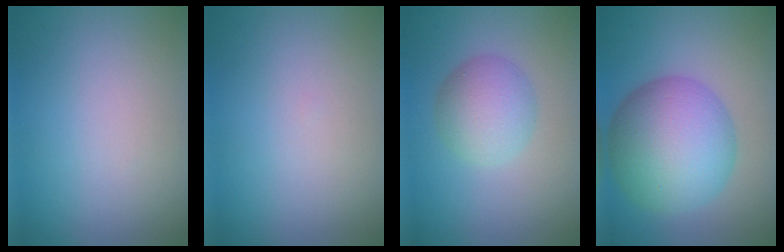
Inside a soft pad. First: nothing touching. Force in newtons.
{"total": 0.0}
{"total": 4.1, "press": 4.1, "slide": 0.1}
{"total": 10.7, "press": 10.7, "slide": 0.2}